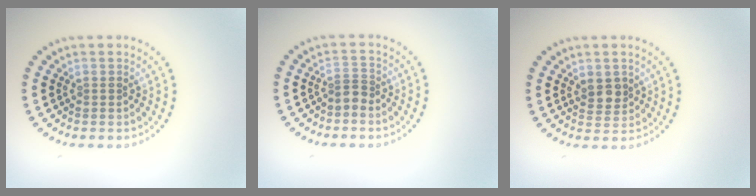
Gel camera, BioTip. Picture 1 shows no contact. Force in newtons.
{"total": 1.2, "press": 0.8, "slide": 0.9}
{"total": 1.9, "press": 1.8, "slide": 0.7}